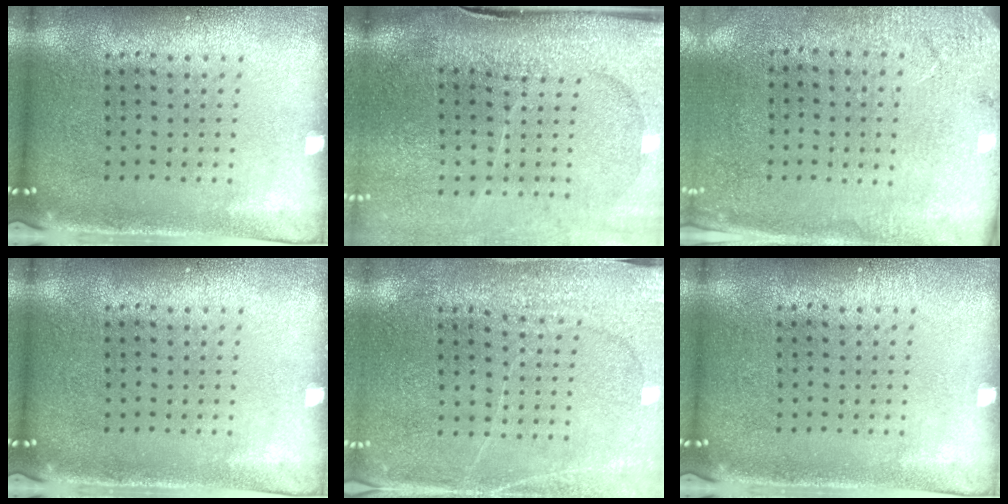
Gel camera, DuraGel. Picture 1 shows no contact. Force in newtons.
{"total": 4.6, "press": 3.6, "slide": 2.8}
{"total": 2.7, "press": 2.3, "slide": 1.3}
{"total": 0.0}
{"total": 2.7, "press": 2.7, "slide": 0.4}
{"total": 0.0}